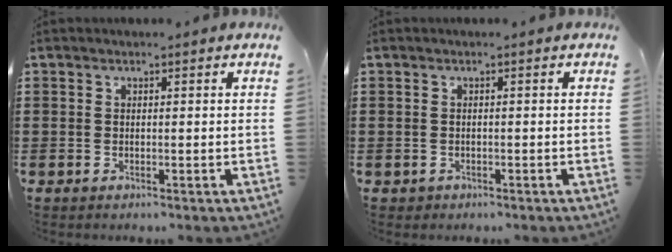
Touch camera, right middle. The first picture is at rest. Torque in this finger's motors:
{"motor_torque": [0.08, -0.01, 0.02, 0.00]}